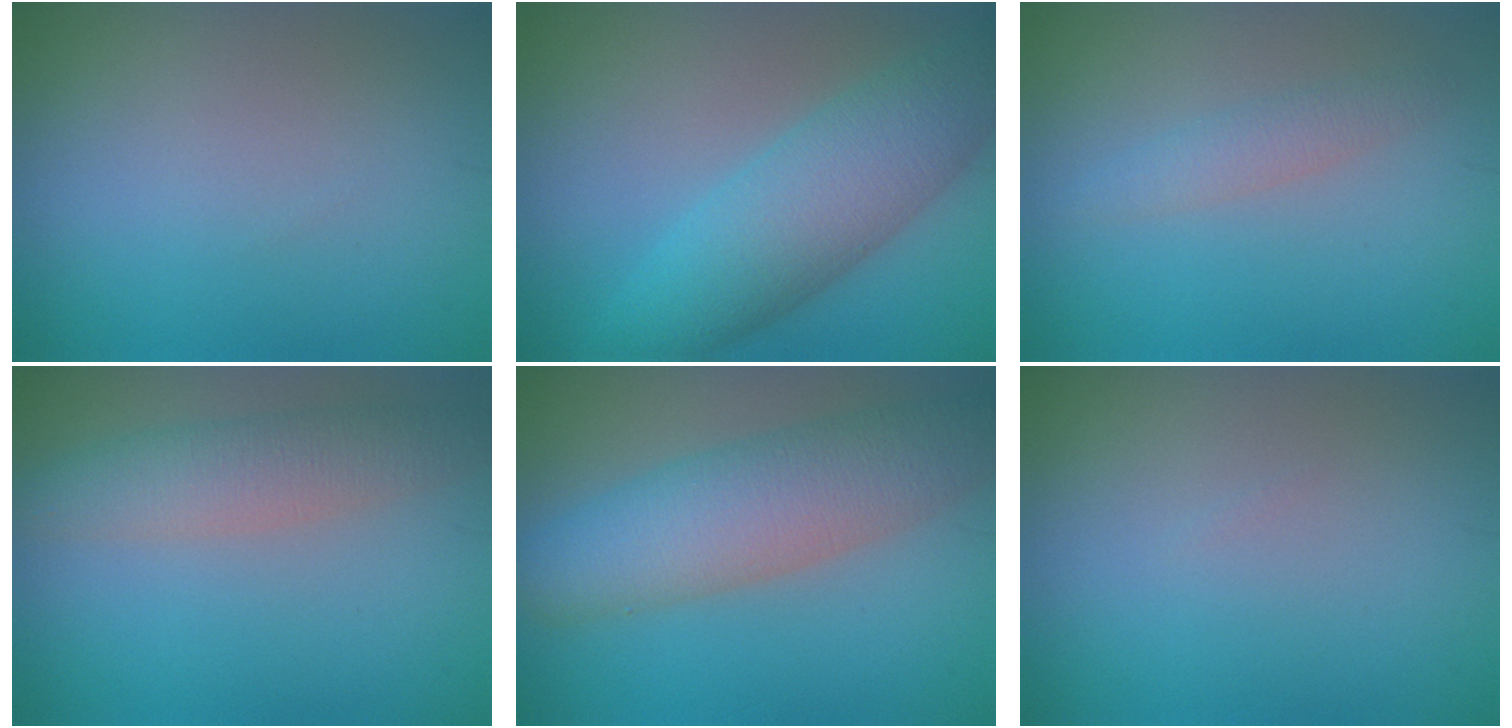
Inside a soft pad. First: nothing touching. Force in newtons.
{"total": 7.1, "press": 7.1, "slide": 0.2}
{"total": 1.7, "press": 1.7, "slide": 0.1}
{"total": 4.0, "press": 4.0, "slide": 0.1}
{"total": 7.3, "press": 7.3, "slide": 0.3}
{"total": 0.0}